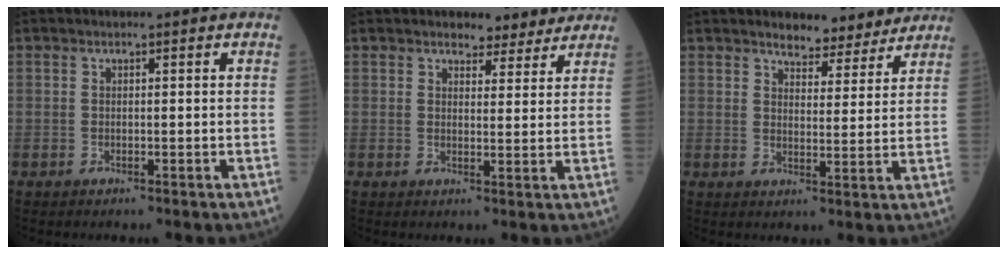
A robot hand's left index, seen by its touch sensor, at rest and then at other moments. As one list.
[{"total": 4.0, "force": [3.5, 1.9, 0.5], "torque": [-0.001, 0.001, 0.040]}, {"total": 5.8, "force": [5.4, 2.0, 1.0], "torque": [-0.011, -0.003, 0.069]}]